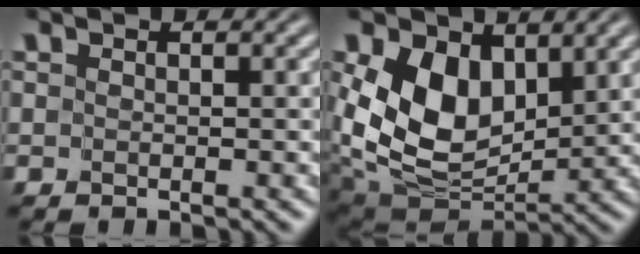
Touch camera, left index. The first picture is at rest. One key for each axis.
{"total": 9.6, "fx": 2.4, "fy": 6.4, "fz": 6.7, "tx": -0.142, "ty": -0.021, "tz": 0.042}